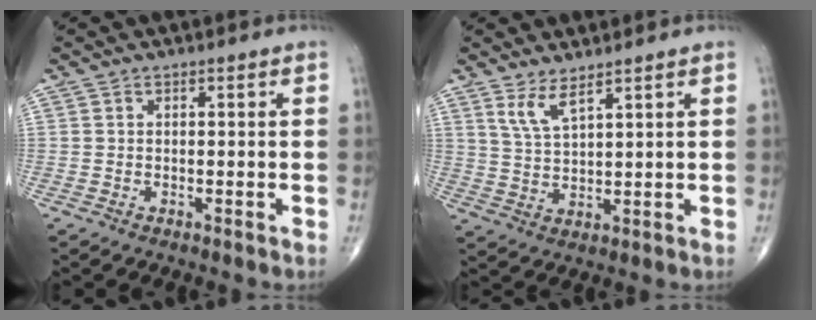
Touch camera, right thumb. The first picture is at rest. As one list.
[{"total": 4.7, "force": [3.3, 1.2, 3.1], "torque": [-0.064, -0.029, 0.072]}]